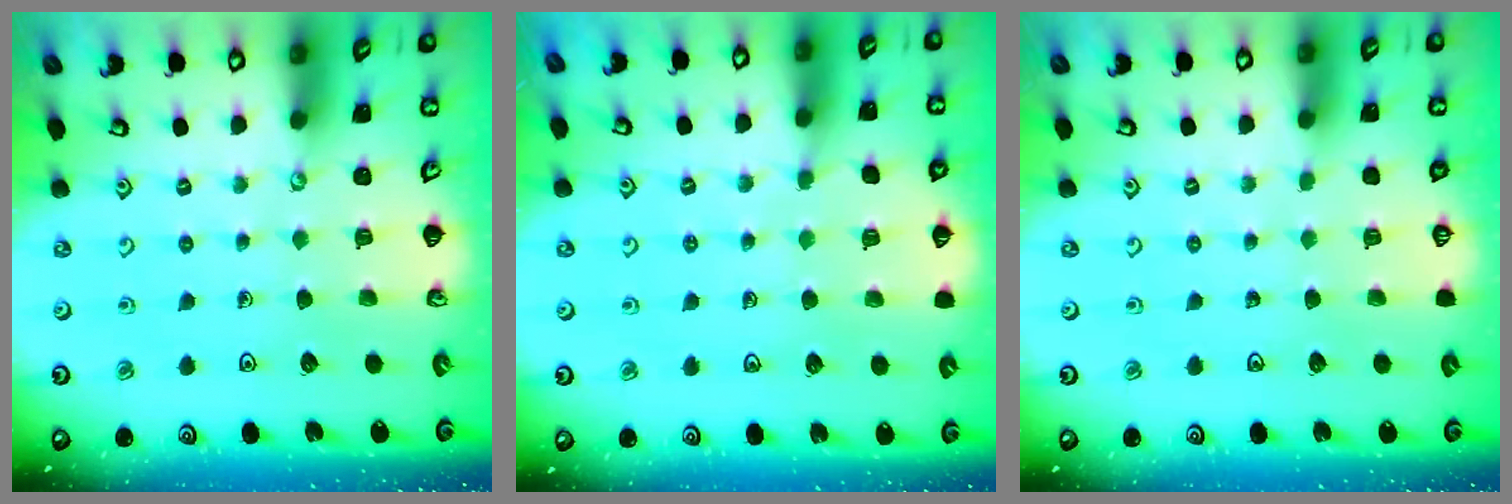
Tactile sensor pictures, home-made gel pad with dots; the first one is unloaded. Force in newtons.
{"total": 6.8, "press": 6.7, "slide": 1.3}
{"total": 0.0}